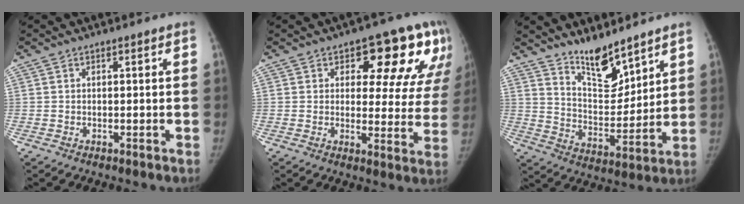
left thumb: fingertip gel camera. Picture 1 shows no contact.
{"total": 16.3, "force": [8.5, 8.2, 11.2], "torque": [-0.072, -0.032, 0.100]}
{"total": 11.3, "force": [9.1, 3.7, 5.4], "torque": [-0.063, -0.081, 0.171]}